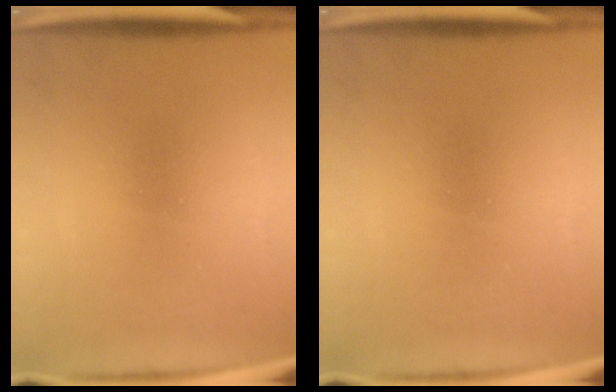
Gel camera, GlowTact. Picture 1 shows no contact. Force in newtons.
{"total": 0.0}